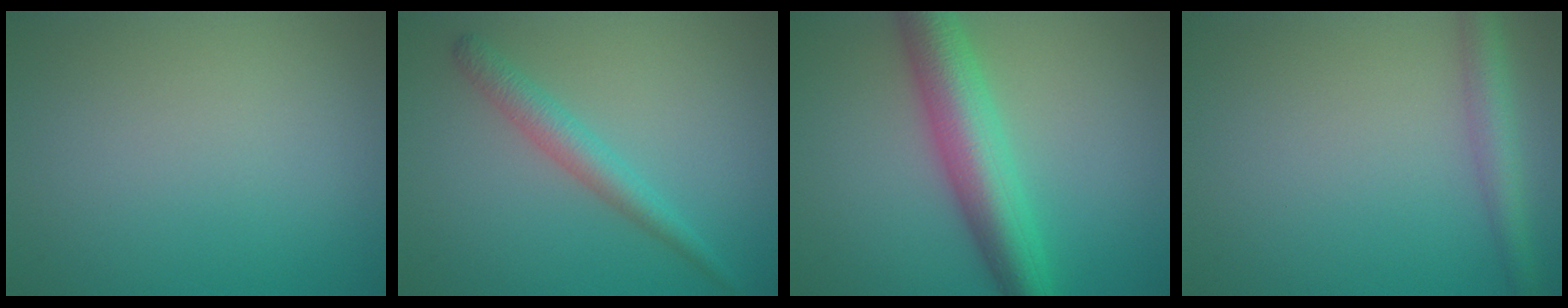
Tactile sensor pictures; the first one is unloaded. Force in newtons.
{"total": 2.6, "press": 2.6, "slide": 0.1}
{"total": 6.8, "press": 6.8, "slide": 0.0}
{"total": 2.9, "press": 2.9, "slide": 0.1}